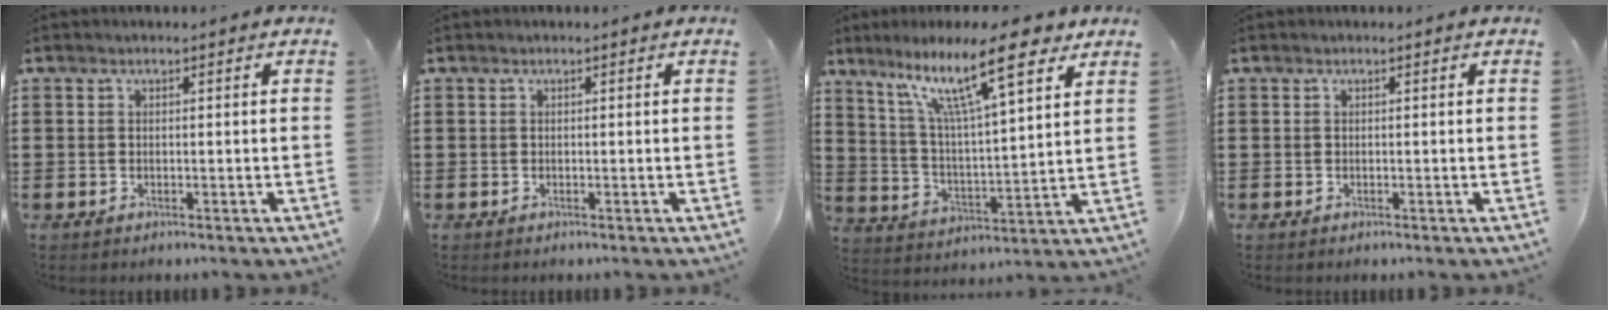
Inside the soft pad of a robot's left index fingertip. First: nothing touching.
{"total": 0.0}
{"total": 14.9, "force": [9.6, 3.4, 10.9], "torque": [-0.208, -0.027, 0.158]}
{"total": 0.0}